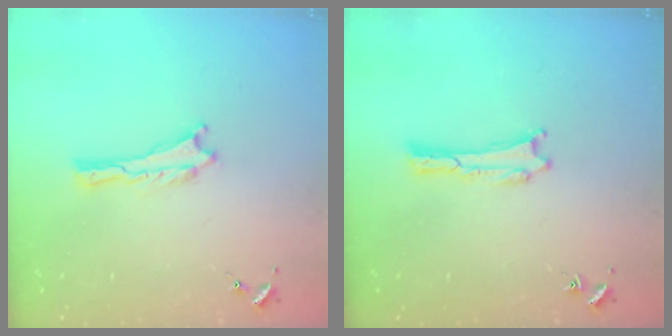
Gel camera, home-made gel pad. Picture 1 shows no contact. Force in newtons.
{"total": 0.0}